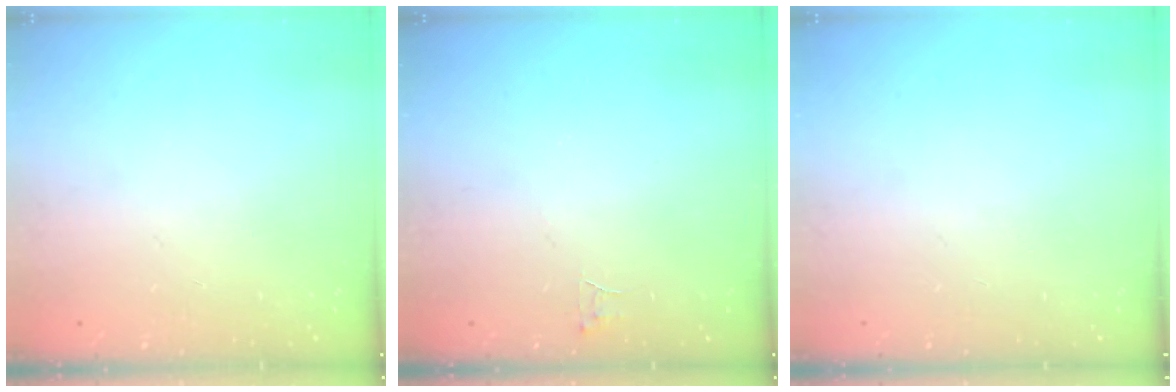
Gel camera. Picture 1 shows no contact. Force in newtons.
{"total": 2.8, "press": 2.8, "slide": 0.2}
{"total": 0.0}